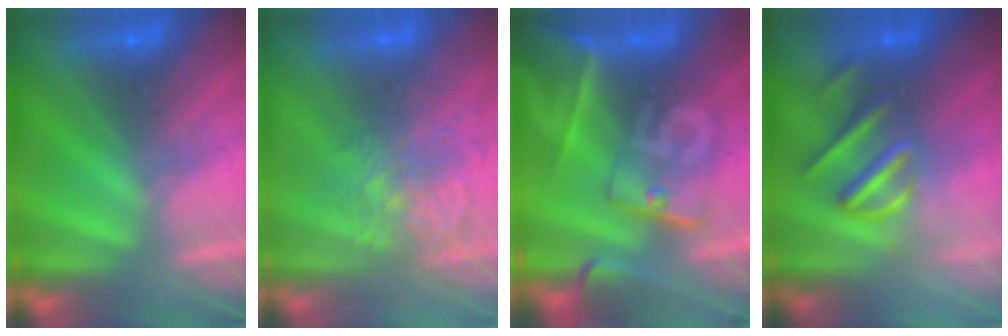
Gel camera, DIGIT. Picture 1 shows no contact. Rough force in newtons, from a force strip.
{"total": 3.8}
{"total": 8.8}
{"total": 3.0}